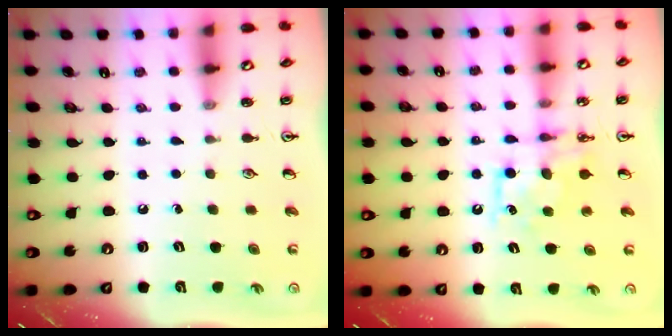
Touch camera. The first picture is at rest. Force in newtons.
{"total": 8.2, "press": 8.2, "slide": 0.1}